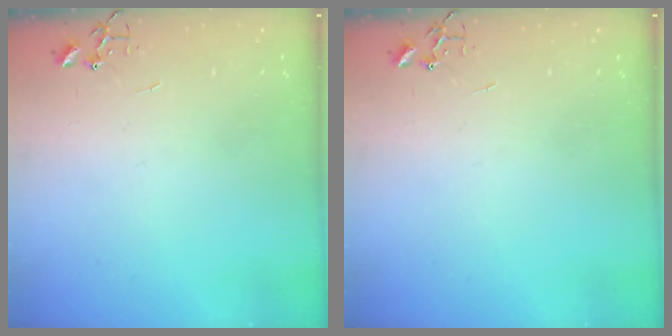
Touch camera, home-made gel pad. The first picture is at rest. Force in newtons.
{"total": 0.0}